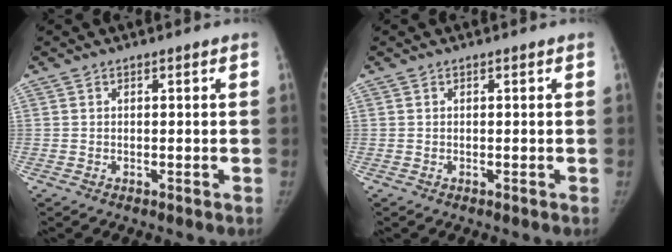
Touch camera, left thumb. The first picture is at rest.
{"total": 0.0}